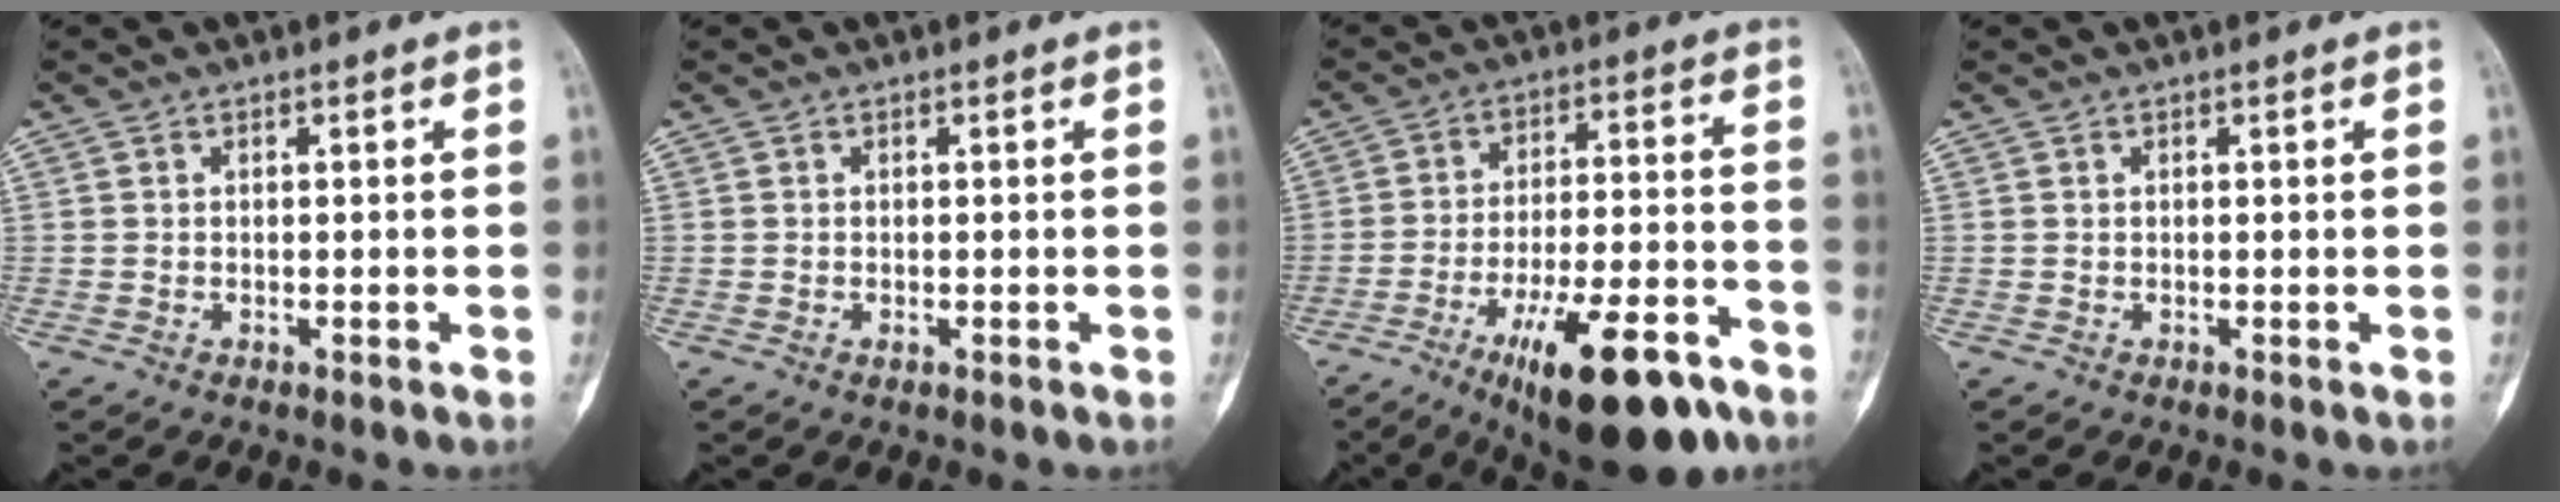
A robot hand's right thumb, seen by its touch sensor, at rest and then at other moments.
{"total": 0.6, "force": [-0.3, 0.4, 0.3], "torque": [0.000, 0.002, -0.006]}
{"total": 20.4, "force": [-12.0, 6.7, 15.1], "torque": [-0.204, 0.061, -0.184]}
{"total": 0.0}